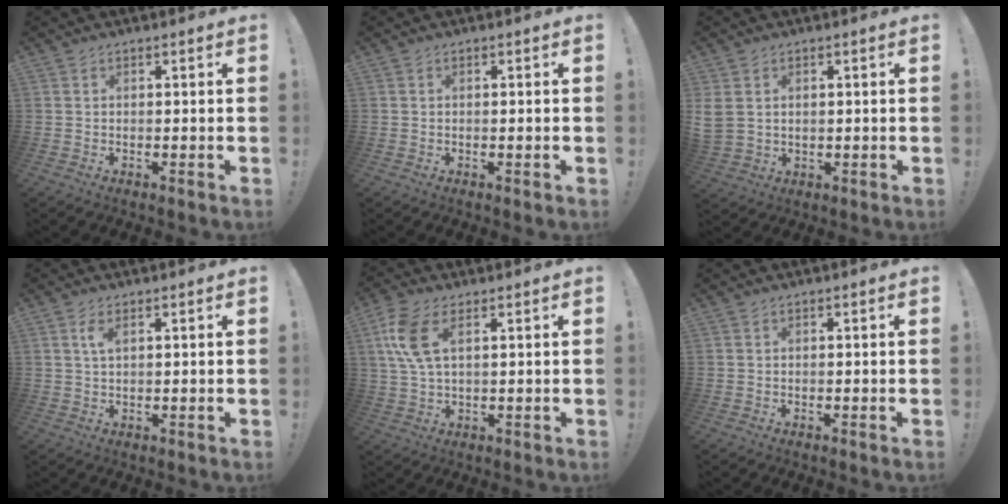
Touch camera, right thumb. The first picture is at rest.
{"total": 0.9, "force": [-0.3, -0.2, 0.9], "torque": [-0.014, 0.000, -0.005]}
{"total": 4.1, "force": [1.4, 3.3, 2.0], "torque": [-0.046, -0.005, 0.027]}
{"total": 3.0, "force": [1.3, 1.2, 2.4], "torque": [-0.039, -0.003, 0.019]}
{"total": 9.2, "force": [3.2, 4.1, 7.6], "torque": [-0.151, -0.002, 0.064]}
{"total": 0.0}